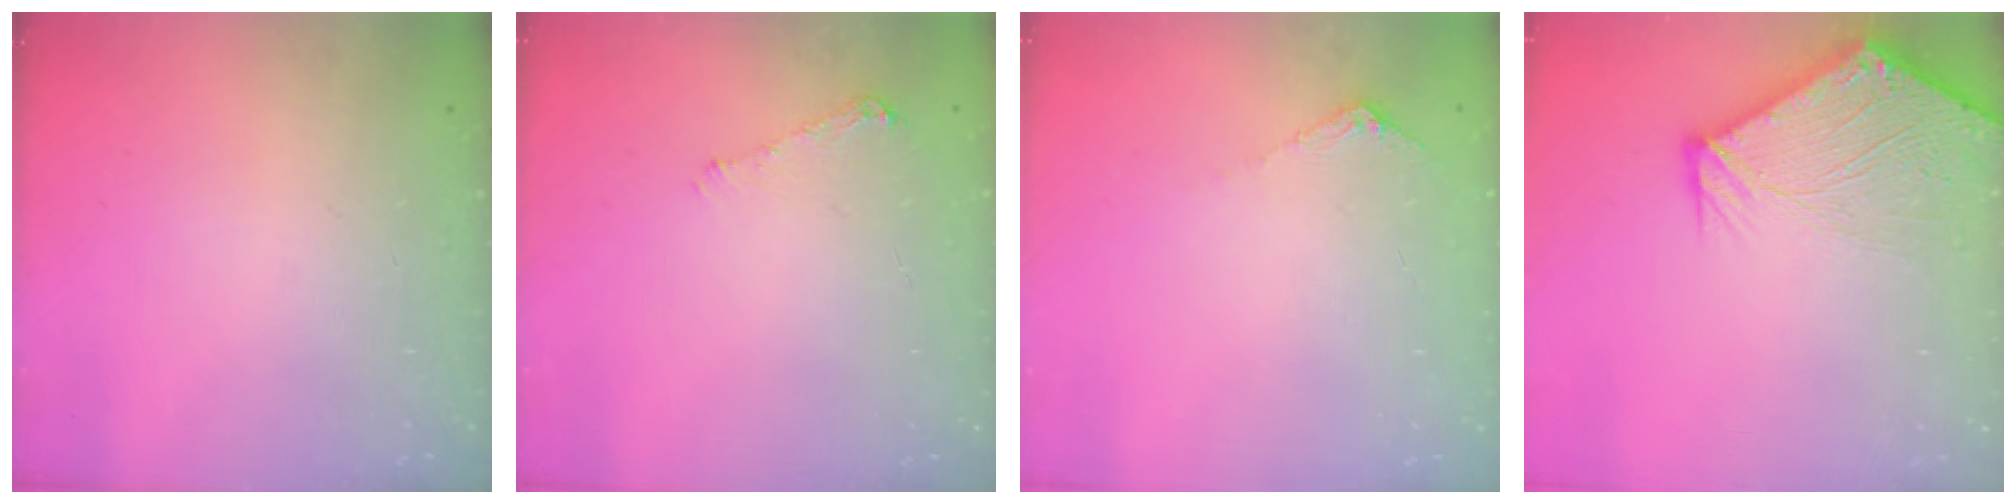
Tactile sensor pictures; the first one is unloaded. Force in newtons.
{"total": 5.3, "press": 5.2, "slide": 0.6}
{"total": 5.8, "press": 5.8, "slide": 0.8}
{"total": 9.6, "press": 9.5, "slide": 1.2}